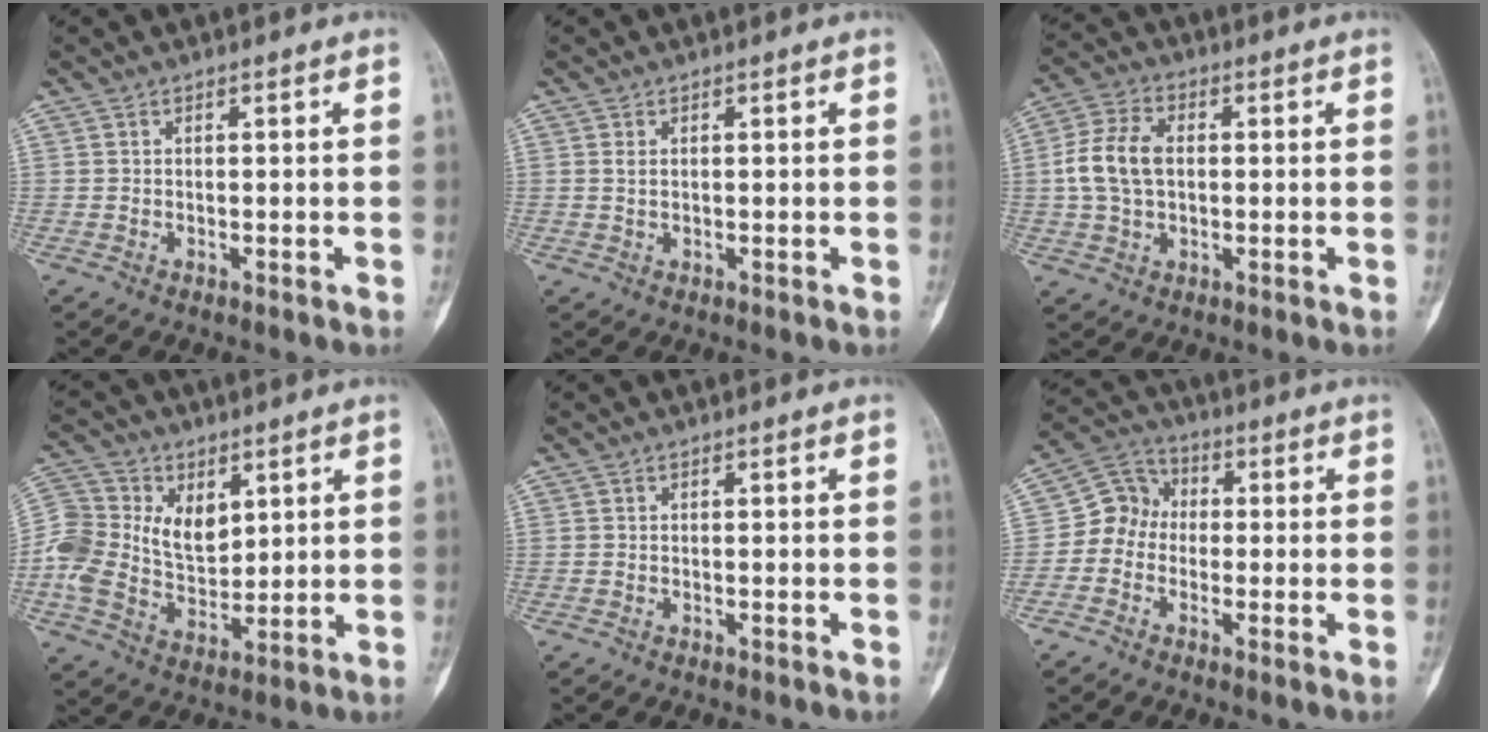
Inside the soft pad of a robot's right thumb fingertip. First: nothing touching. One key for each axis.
{"total": 1.2, "fx": 0.4, "fy": 0.7, "fz": 0.9, "tx": -0.021, "ty": 0.002, "tz": 0.013}
{"total": 9.4, "fx": 0.4, "fy": 6.3, "fz": 7.0, "tx": -0.144, "ty": 0.019, "tz": 0.005}
{"total": 14.8, "fx": 3.3, "fy": 11.2, "fz": 9.2, "tx": -0.167, "ty": -0.003, "tz": 0.062}
{"total": 0.0}
{"total": 6.9, "fx": -1.0, "fy": 6.0, "fz": 3.1, "tx": -0.032, "ty": 0.028, "tz": -0.040}